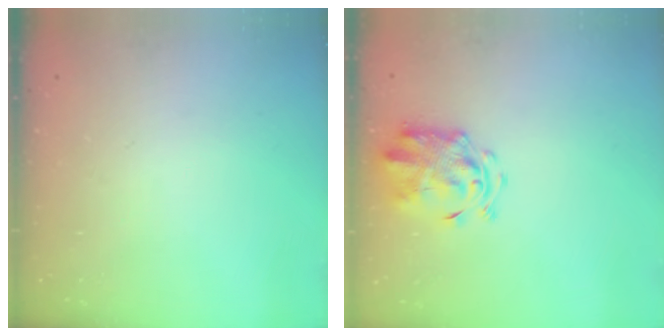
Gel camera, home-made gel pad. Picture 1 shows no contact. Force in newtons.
{"total": 3.9, "press": 3.7, "slide": 1.2}